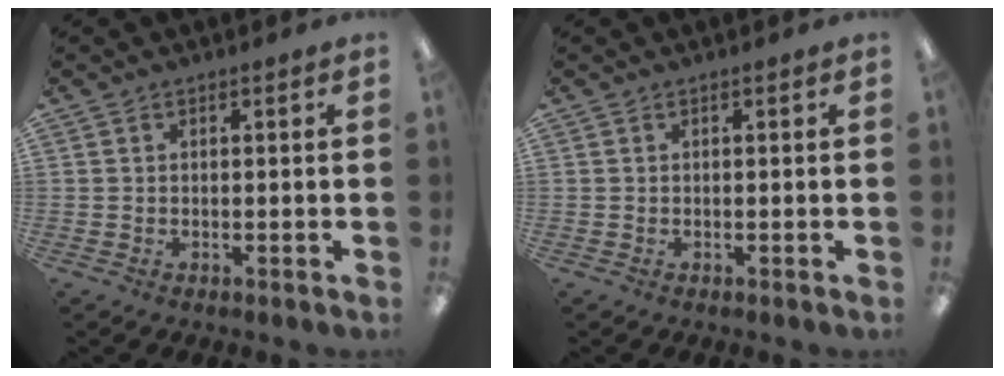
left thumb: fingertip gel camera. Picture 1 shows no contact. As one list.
[{"total": 0.0}]